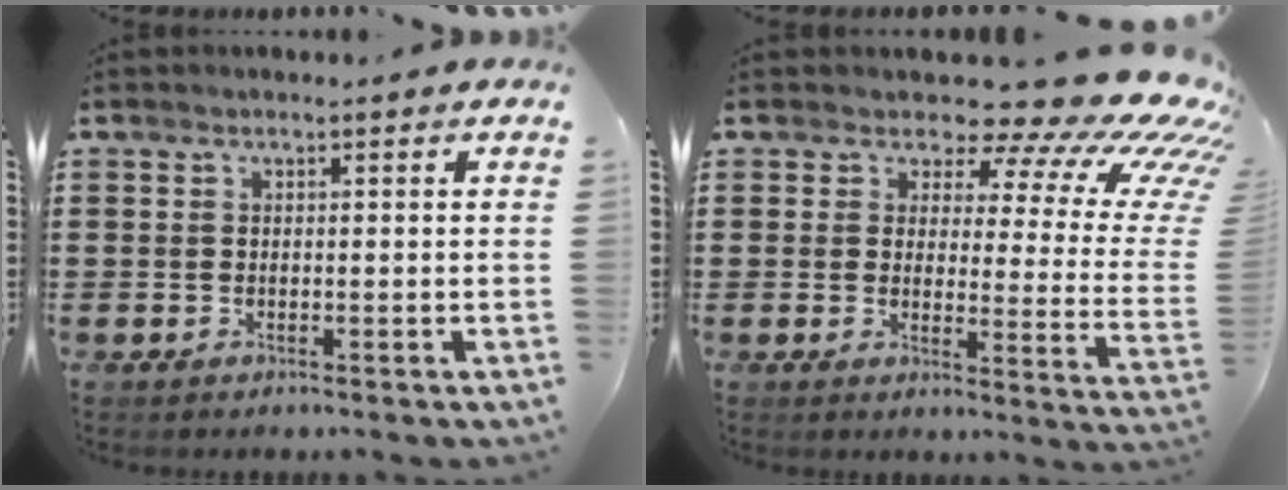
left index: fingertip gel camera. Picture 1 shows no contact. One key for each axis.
{"total": 10.7, "fx": 7.7, "fy": 3.9, "fz": 6.4, "tx": -0.094, "ty": -0.061, "tz": 0.127}